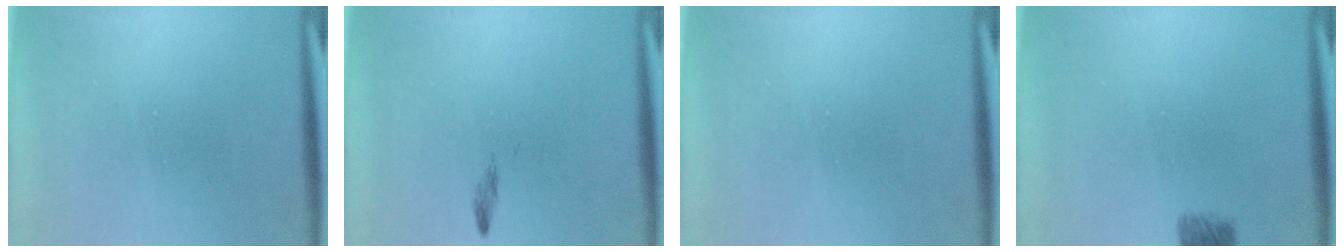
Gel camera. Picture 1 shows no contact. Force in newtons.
{"total": 0.7}
{"total": 0.0}
{"total": 4.5}